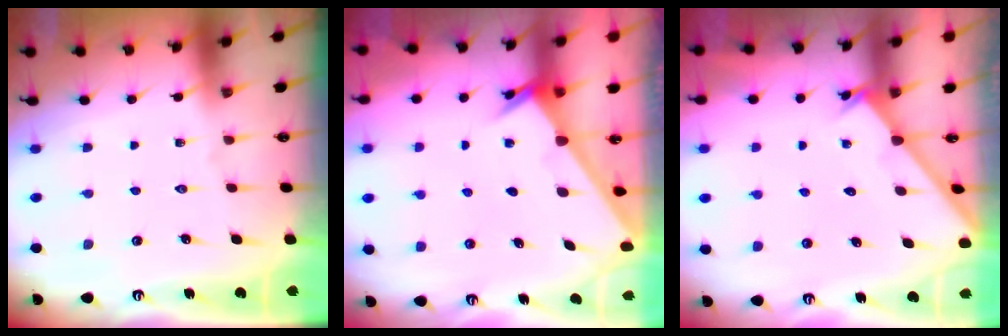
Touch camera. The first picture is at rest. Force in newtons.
{"total": 2.4, "press": 2.4, "slide": 0.2}
{"total": 2.3, "press": 2.3, "slide": 0.2}